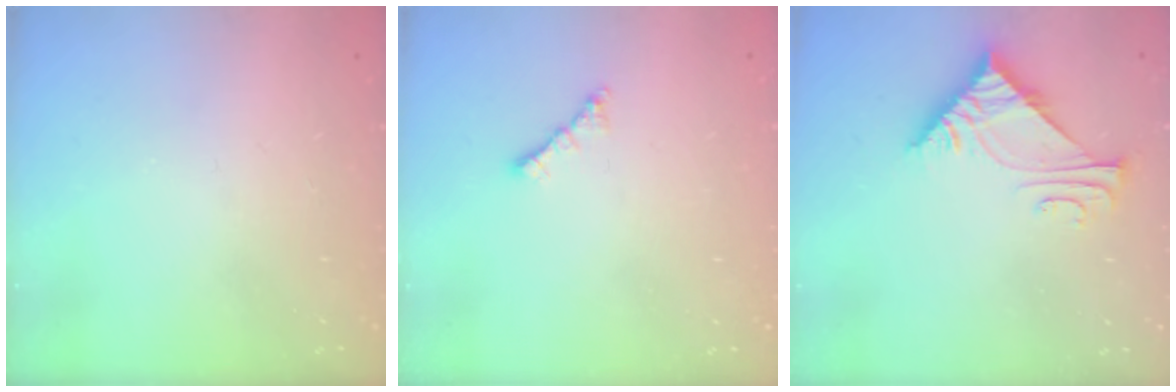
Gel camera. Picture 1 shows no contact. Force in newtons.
{"total": 1.8, "press": 1.8, "slide": 0.5}
{"total": 7.7, "press": 7.7, "slide": 0.4}